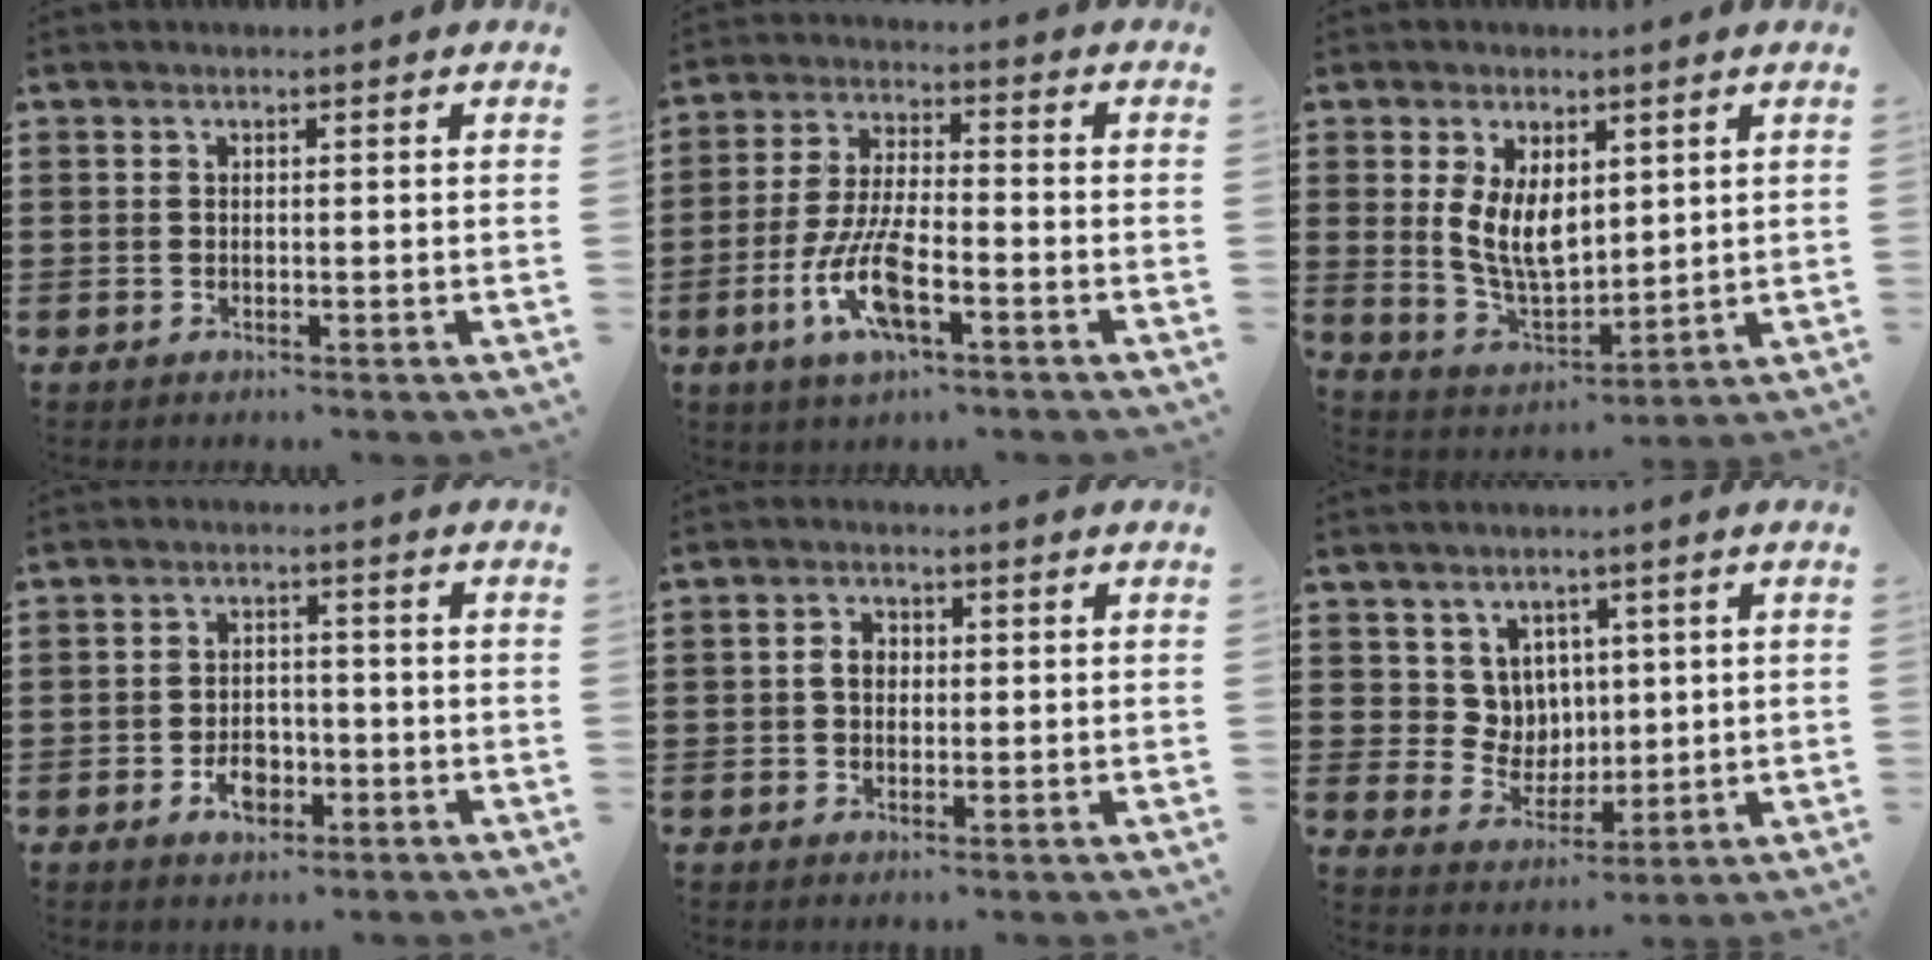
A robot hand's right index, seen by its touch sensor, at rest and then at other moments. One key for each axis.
{"total": 9.8, "fx": -4.1, "fy": 2.8, "fz": 8.5, "tx": -0.189, "ty": -0.013, "tz": -0.077}
{"total": 7.3, "fx": 2.1, "fy": 4.3, "fz": 5.5, "tx": -0.114, "ty": -0.001, "tz": 0.039}
{"total": 4.1, "fx": -2.0, "fy": 2.5, "fz": 2.7, "tx": -0.040, "ty": 0.000, "tz": -0.036}
{"total": 2.6, "fx": 0.1, "fy": 1.9, "fz": 1.7, "tx": -0.037, "ty": 0.009, "tz": 0.001}
{"total": 5.8, "fx": 3.1, "fy": 4.9, "fz": 0.8, "tx": -0.045, "ty": -0.002, "tz": 0.060}